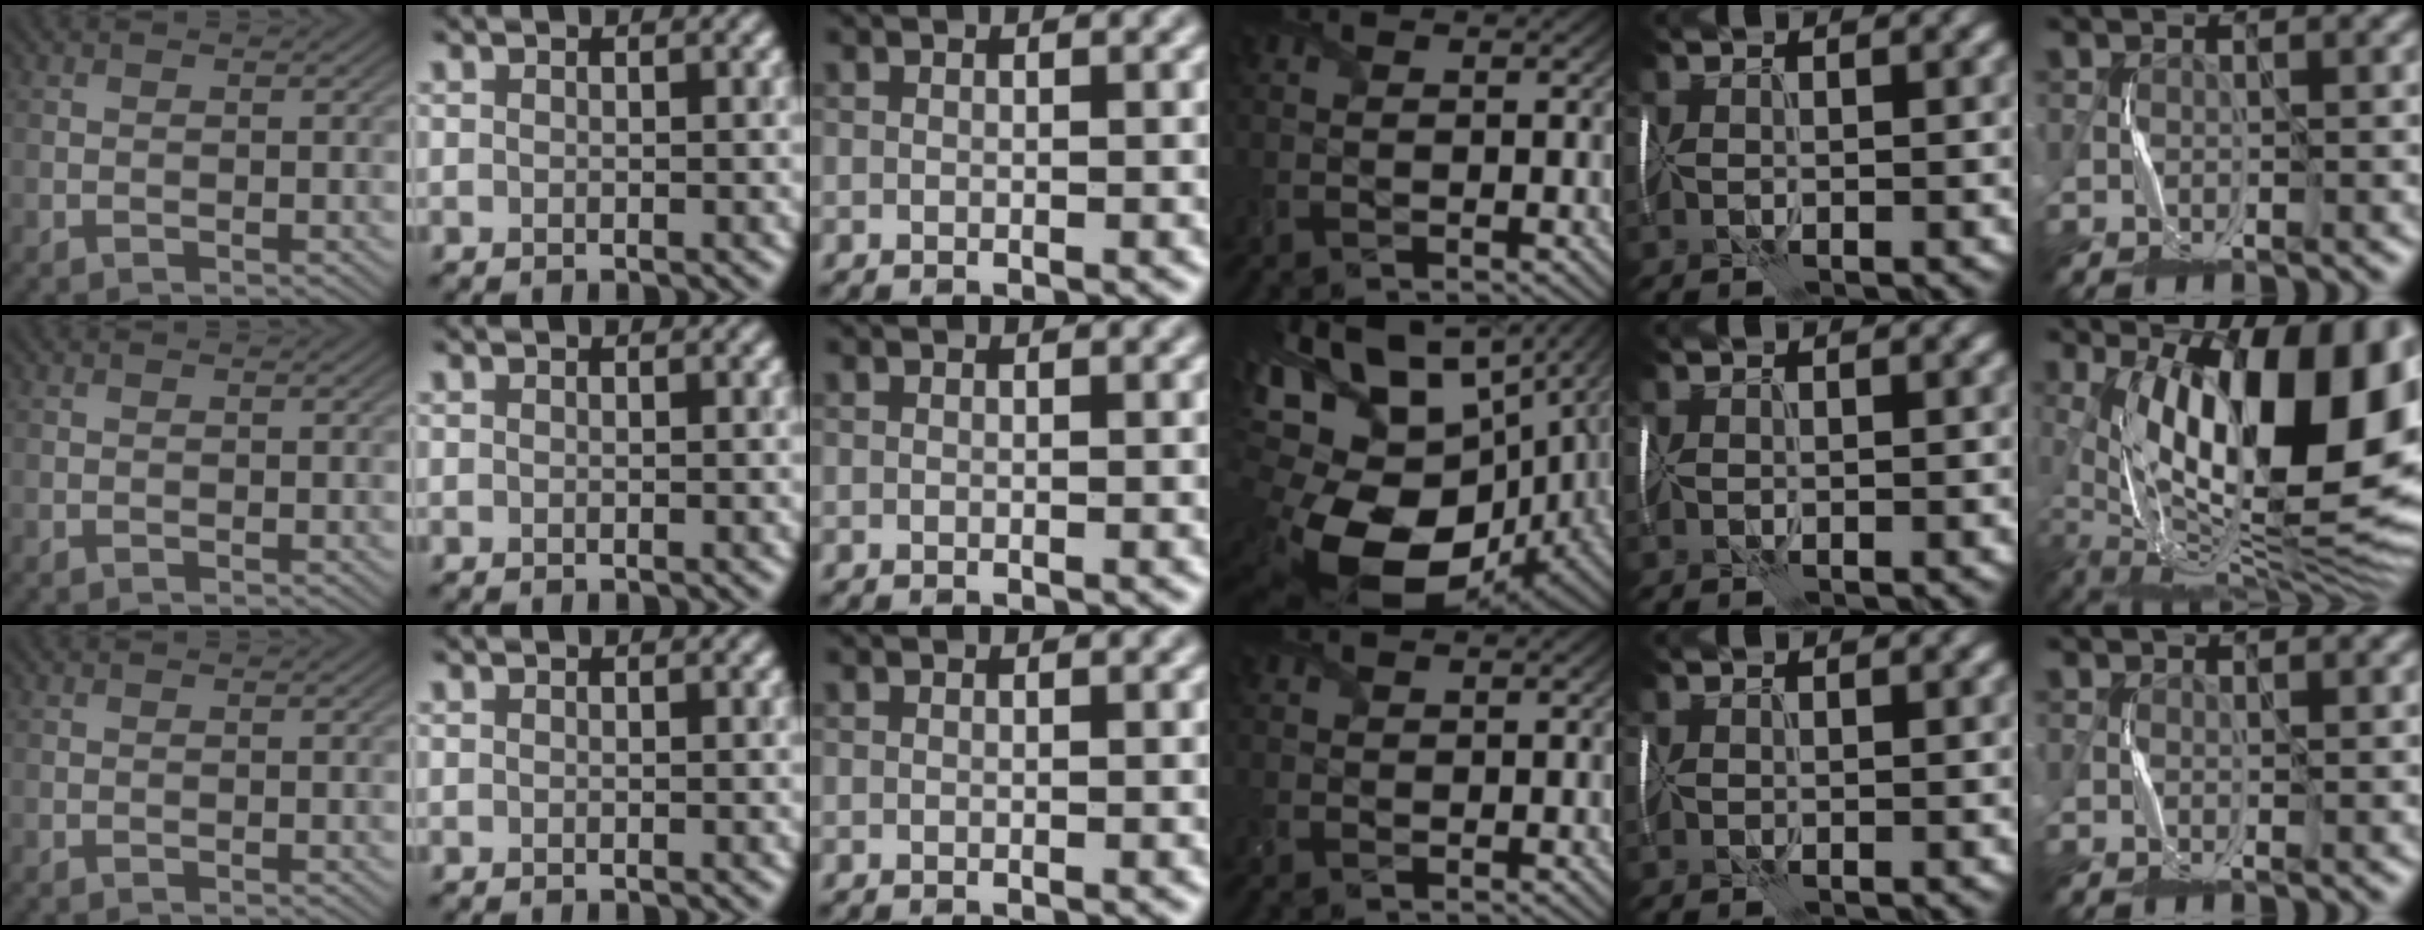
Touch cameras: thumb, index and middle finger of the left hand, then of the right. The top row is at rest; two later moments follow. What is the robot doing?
{"motion": "wrap", "object": "receipt paper"}